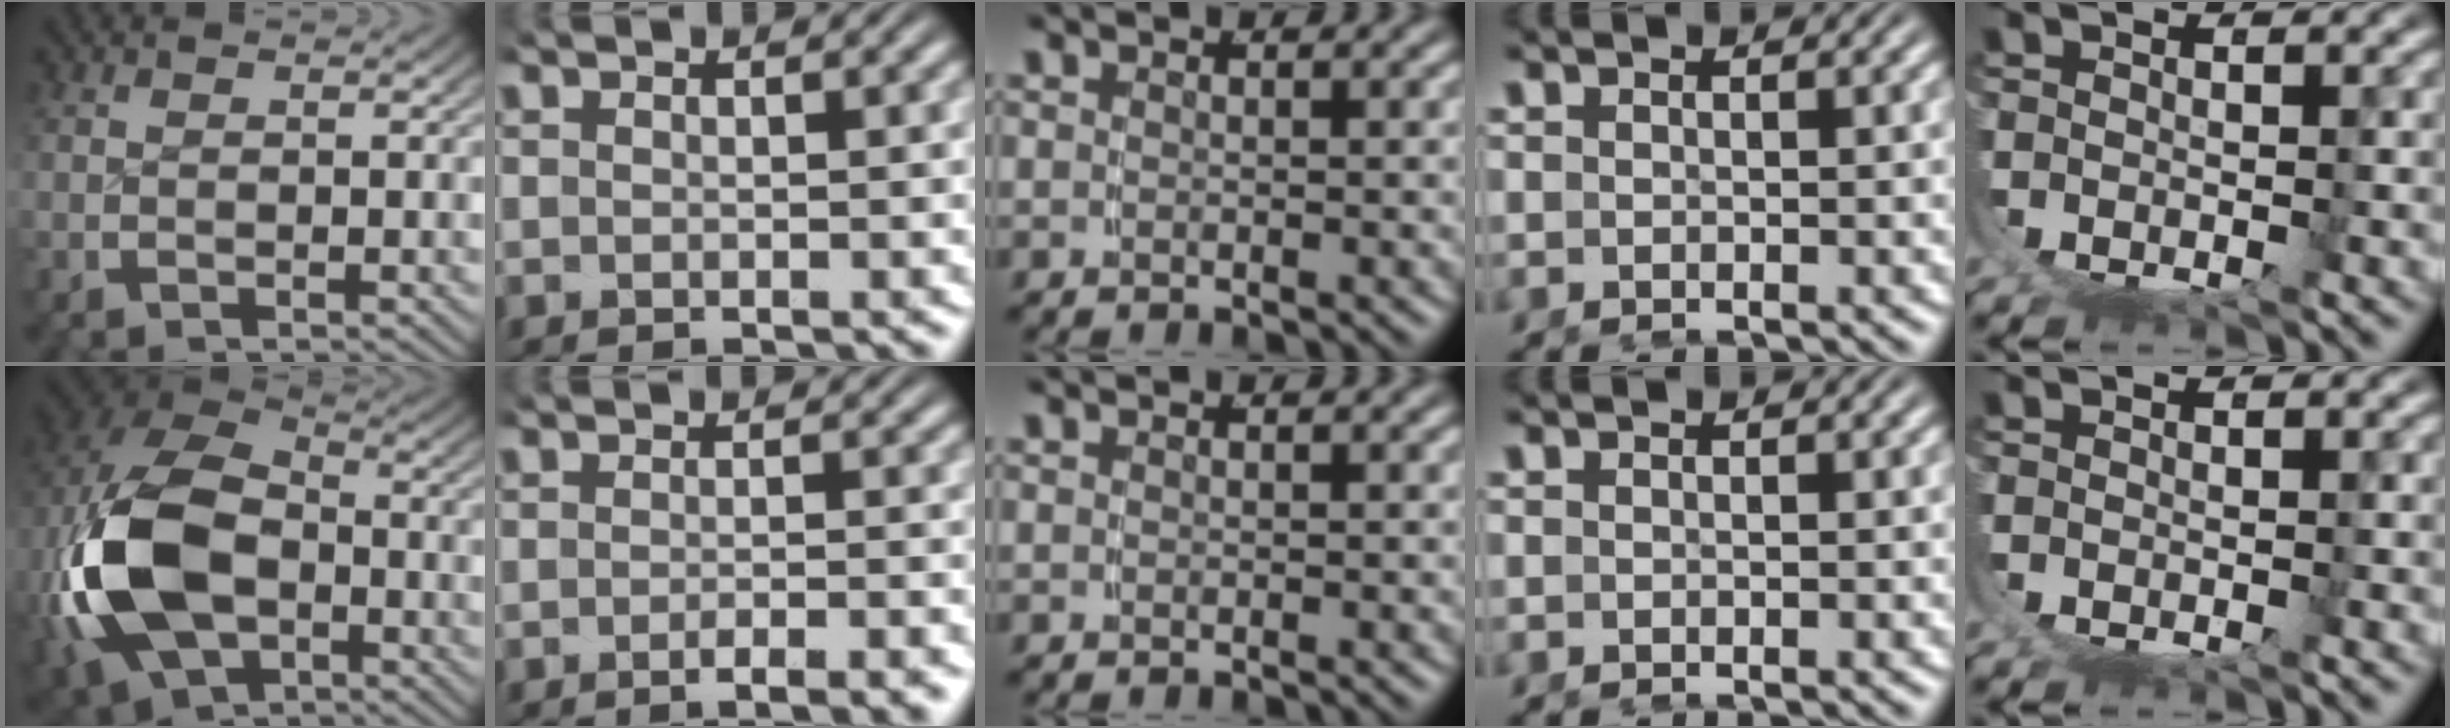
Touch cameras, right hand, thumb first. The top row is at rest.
{"thumb": {"total": 16.4, "force": [-1.7, 11.6, 11.5], "torque": [-0.284, -0.052, -0.005]}, "index": {"total": 2.1, "force": [-1.8, 0.3, 1.1], "torque": [-0.013, 0.012, -0.040]}}